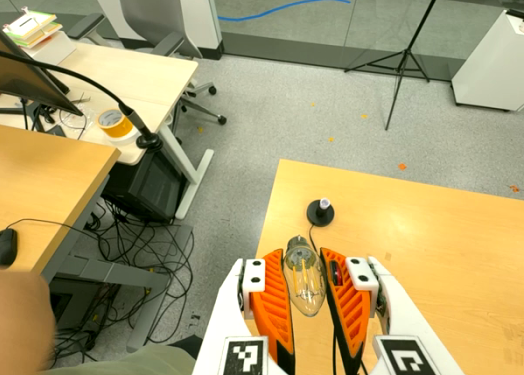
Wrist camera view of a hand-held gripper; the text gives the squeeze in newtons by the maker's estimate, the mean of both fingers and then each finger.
{"total": 19.5, "left": 22.0, "right": 16.9}